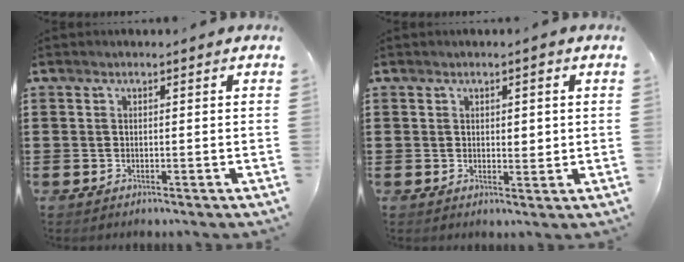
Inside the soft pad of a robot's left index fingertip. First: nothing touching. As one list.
[{"total": 2.0, "force": [0.7, 1.1, 1.4], "torque": [-0.013, 0.000, 0.007]}]